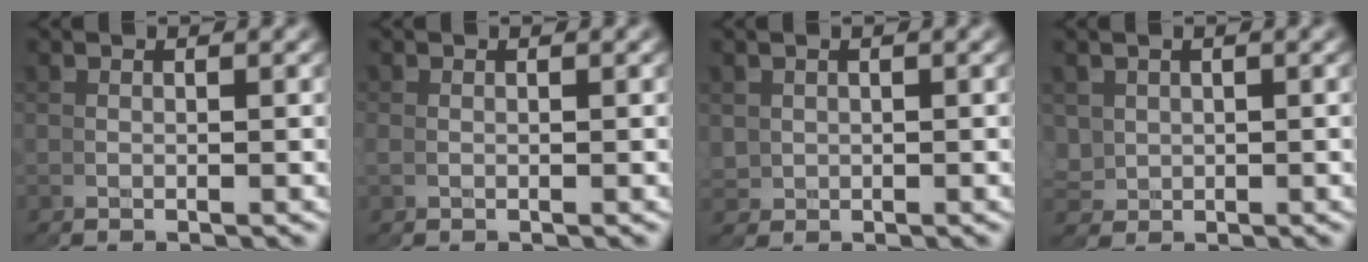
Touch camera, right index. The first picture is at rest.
{"total": 0.6, "force": [-0.1, 0.4, -0.4], "torque": [0.006, -0.002, -0.004]}
{"total": 2.8, "force": [0.2, 2.8, -0.3], "torque": [-0.001, -0.024, 0.018]}
{"total": 3.7, "force": [0.2, 3.6, -0.2], "torque": [-0.016, -0.029, 0.020]}